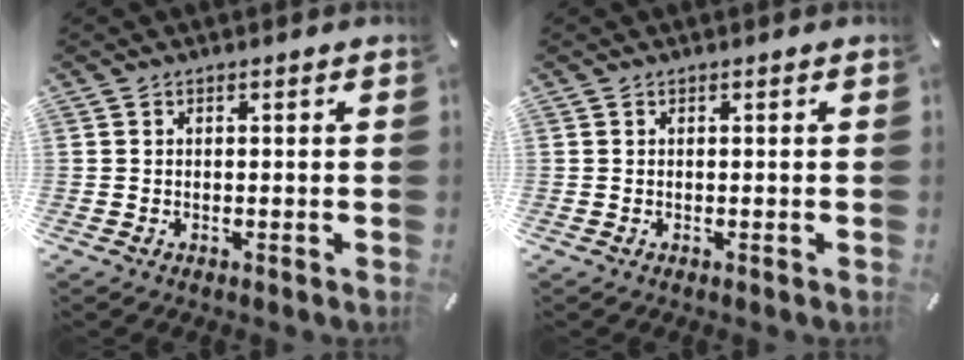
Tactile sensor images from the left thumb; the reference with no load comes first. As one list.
[{"total": 0.0}]